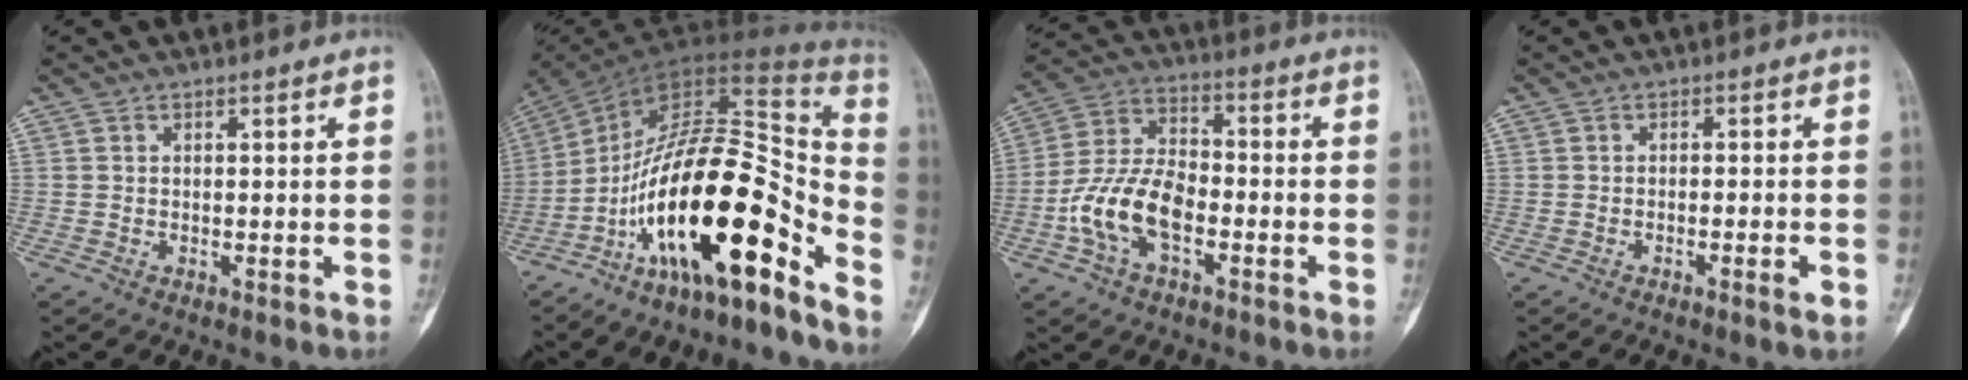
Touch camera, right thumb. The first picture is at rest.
{"total": 23.6, "force": [-13.6, 7.4, 17.8], "torque": [-0.270, 0.123, -0.223]}
{"total": 12.6, "force": [-4.1, 7.0, 9.7], "torque": [-0.190, 0.036, -0.081]}
{"total": 2.1, "force": [-1.0, 0.2, 1.9], "torque": [-0.037, 0.002, -0.017]}